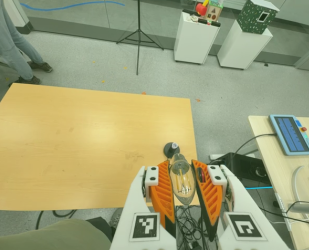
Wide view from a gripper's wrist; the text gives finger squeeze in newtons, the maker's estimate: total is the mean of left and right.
{"total": 18.0, "left": 19.2, "right": 16.7}